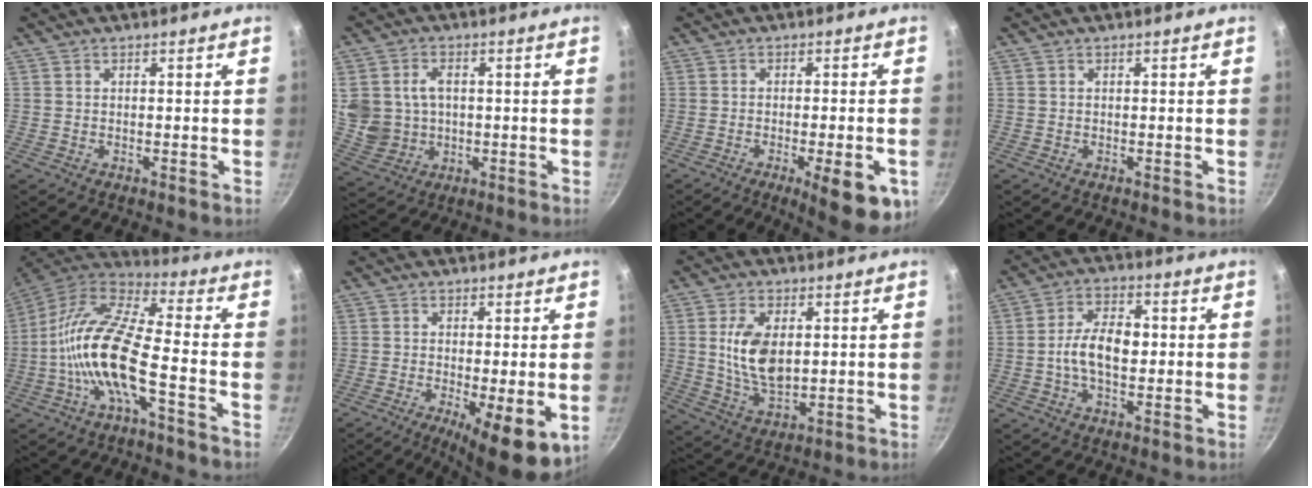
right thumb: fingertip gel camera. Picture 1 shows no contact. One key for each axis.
{"total": 8.9, "fx": 1.0, "fy": 7.2, "fz": 5.0, "tx": -0.078, "ty": 0.002, "tz": 0.031}
{"total": 11.5, "fx": -4.8, "fy": 3.0, "fz": 10.0, "tx": -0.120, "ty": -0.002, "tz": -0.060}
{"total": 0.0}
{"total": 16.5, "fx": -4.5, "fy": 4.5, "fz": 15.3, "tx": -0.326, "ty": 0.045, "tz": -0.092}
{"total": 11.3, "fx": -3.8, "fy": 3.2, "fz": 10.2, "tx": -0.149, "ty": -0.021, "tz": -0.050}
{"total": 10.9, "fx": 1.4, "fy": 6.0, "fz": 8.9, "tx": -0.162, "ty": -0.012, "tz": 0.036}
{"total": 8.8, "fx": -0.4, "fy": 5.0, "fz": 7.3, "tx": -0.126, "ty": 0.017, "tz": -0.011}